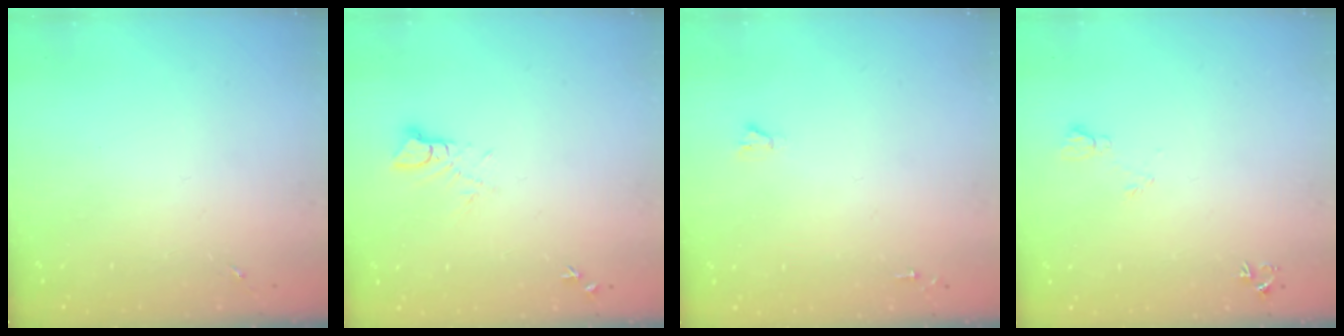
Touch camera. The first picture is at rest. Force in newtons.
{"total": 5.9, "press": 5.9, "slide": 0.6}
{"total": 1.6, "press": 1.6, "slide": 0.1}
{"total": 6.2, "press": 6.1, "slide": 1.2}